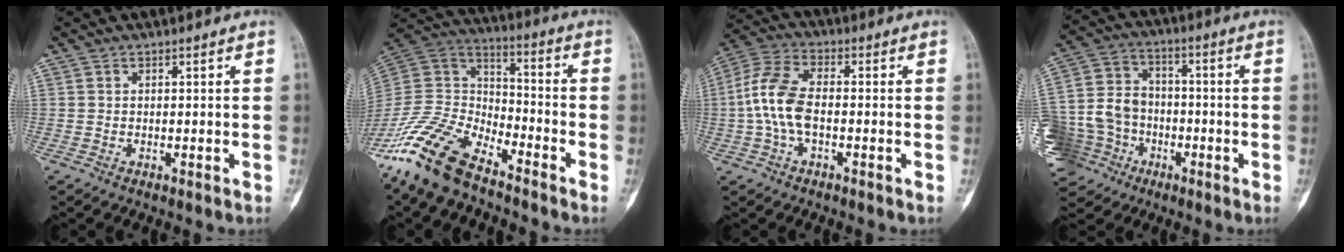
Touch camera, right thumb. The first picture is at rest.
{"total": 16.9, "force": [-12.8, 6.9, 8.6], "torque": [-0.168, 0.068, -0.253]}
{"total": 10.0, "force": [-1.1, 5.2, 8.4], "torque": [-0.189, 0.030, -0.027]}
{"total": 18.4, "force": [-7.0, 15.0, 7.9], "torque": [-0.174, 0.048, -0.119]}